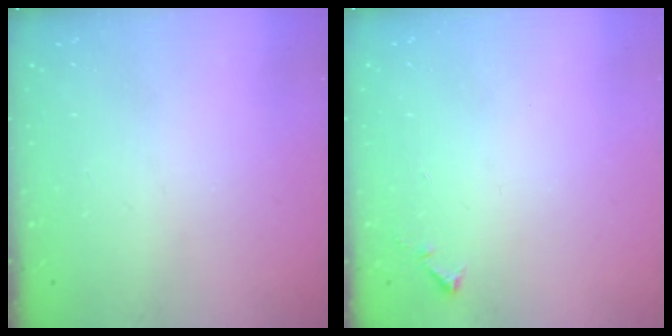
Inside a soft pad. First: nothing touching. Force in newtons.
{"total": 5.8, "press": 5.8, "slide": 0.4}